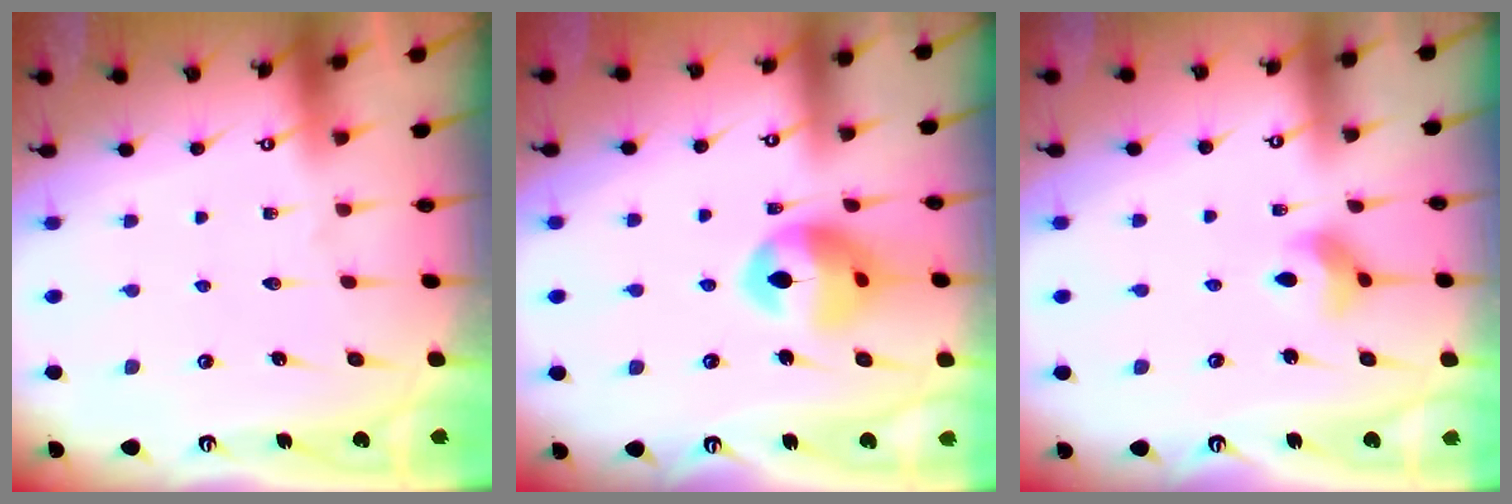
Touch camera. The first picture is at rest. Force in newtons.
{"total": 13.4, "press": 13.3, "slide": 1.9}
{"total": 5.0, "press": 5.0, "slide": 0.6}